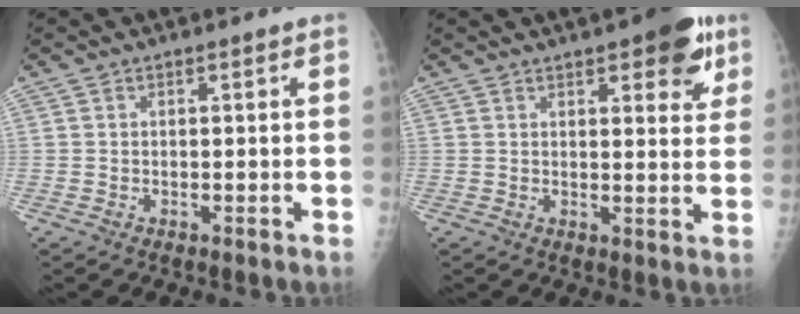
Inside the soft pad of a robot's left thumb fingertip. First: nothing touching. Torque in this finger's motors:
{"motor_torque": [1.26, 1.18, 0.91, -0.71, 0.22]}